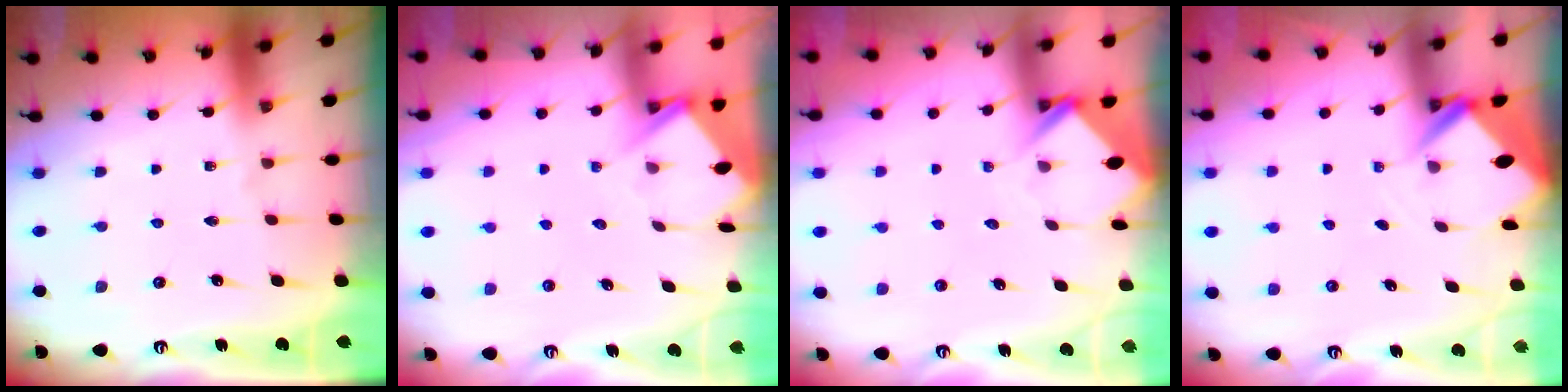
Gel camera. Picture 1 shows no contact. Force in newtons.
{"total": 4.0, "press": 3.9, "slide": 0.4}
{"total": 3.9, "press": 3.9, "slide": 0.2}
{"total": 2.7, "press": 2.7, "slide": 0.1}